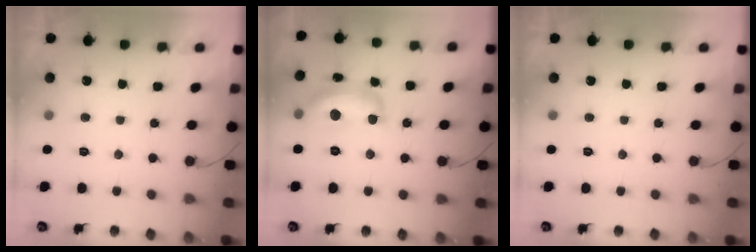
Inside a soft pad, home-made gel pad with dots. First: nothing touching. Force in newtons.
{"total": 14.2, "press": 14.1, "slide": 1.2}
{"total": 0.0}